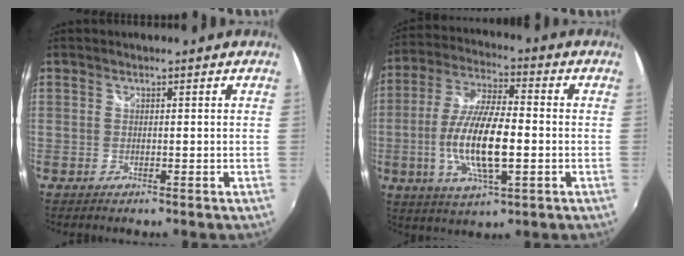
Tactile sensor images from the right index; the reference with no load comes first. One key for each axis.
{"total": 14.6, "fx": -2.9, "fy": 4.2, "fz": 13.7, "tx": -0.277, "ty": -0.006, "tz": -0.053}